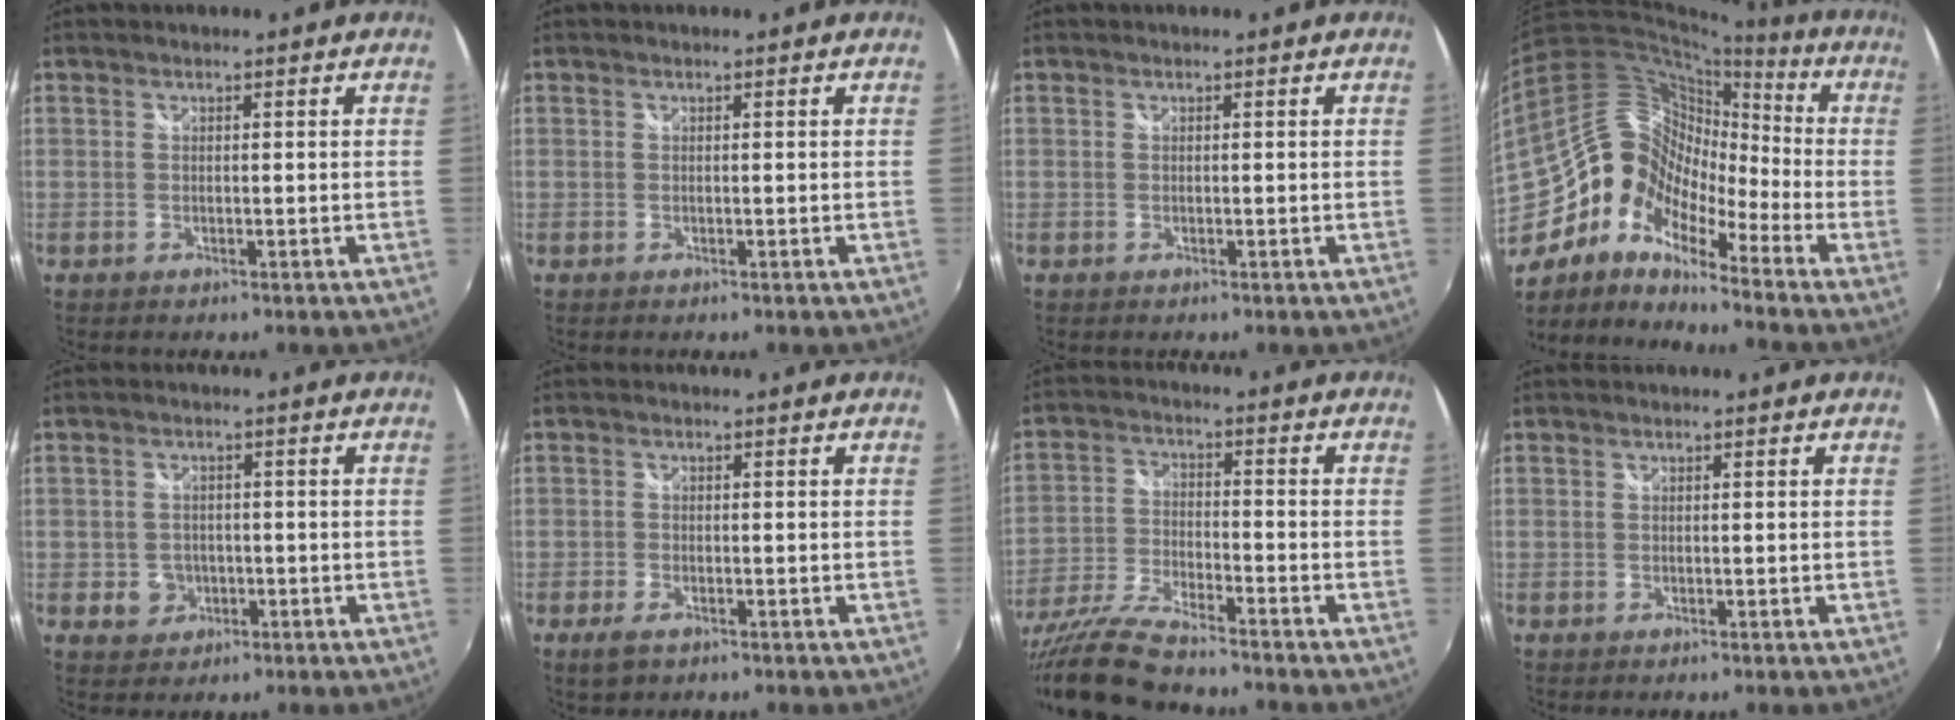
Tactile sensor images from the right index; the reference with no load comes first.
{"total": 0.0}
{"total": 0.0}
{"total": 15.8, "force": [-8.6, 8.5, 10.1], "torque": [-0.171, 0.004, -0.183]}
{"total": 4.1, "force": [-1.2, 3.7, 1.0], "torque": [-0.027, 0.004, -0.013]}
{"total": 2.8, "force": [-1.8, 1.2, 1.9], "torque": [-0.041, -0.006, -0.032]}
{"total": 14.0, "force": [-12.0, 1.0, 7.1], "torque": [-0.154, -0.032, -0.228]}
{"total": 0.0}